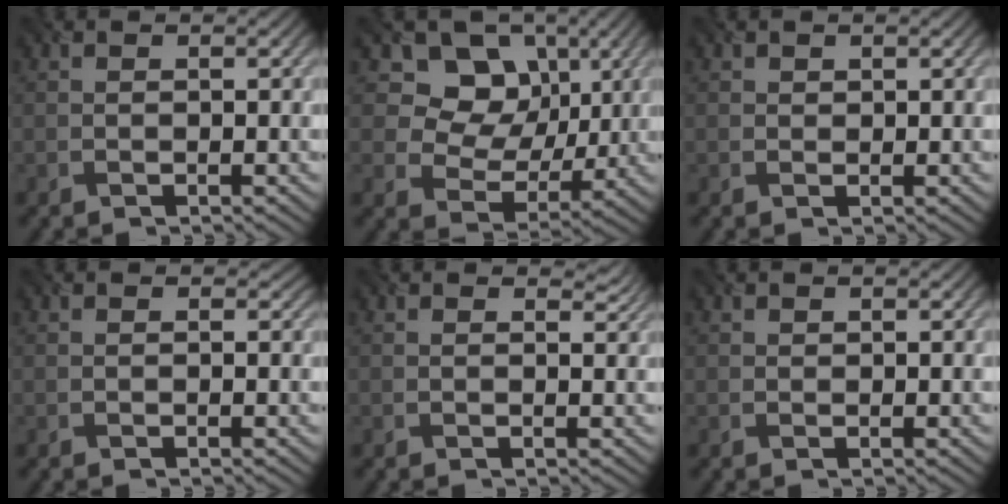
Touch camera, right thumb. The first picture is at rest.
{"total": 10.8, "force": [4.1, 8.5, 5.3], "torque": [-0.117, -0.002, 0.073]}
{"total": 0.8, "force": [0.5, 0.6, 0.1], "torque": [0.001, -0.004, 0.009]}
{"total": 0.0}
{"total": 1.2, "force": [0.9, 0.6, 0.5], "torque": [-0.006, -0.008, 0.016]}
{"total": 0.5, "force": [0.3, 0.4, 0.0], "torque": [0.003, -0.004, 0.006]}